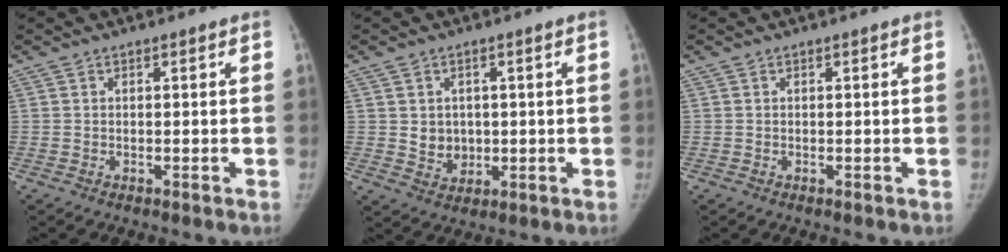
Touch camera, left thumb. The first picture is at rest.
{"total": 4.5, "force": [0.4, 3.9, 2.2], "torque": [-0.017, -0.005, 0.019]}
{"total": 0.0}